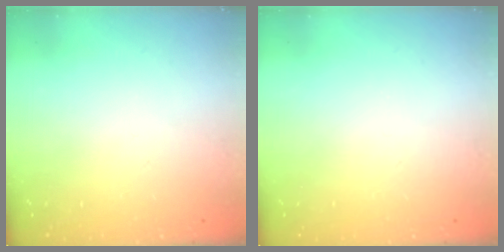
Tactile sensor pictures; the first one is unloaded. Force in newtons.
{"total": 0.0}